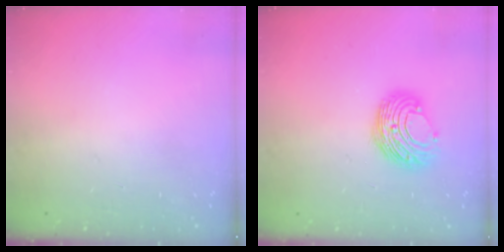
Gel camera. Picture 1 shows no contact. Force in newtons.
{"total": 9.1, "press": 9.1, "slide": 0.4}